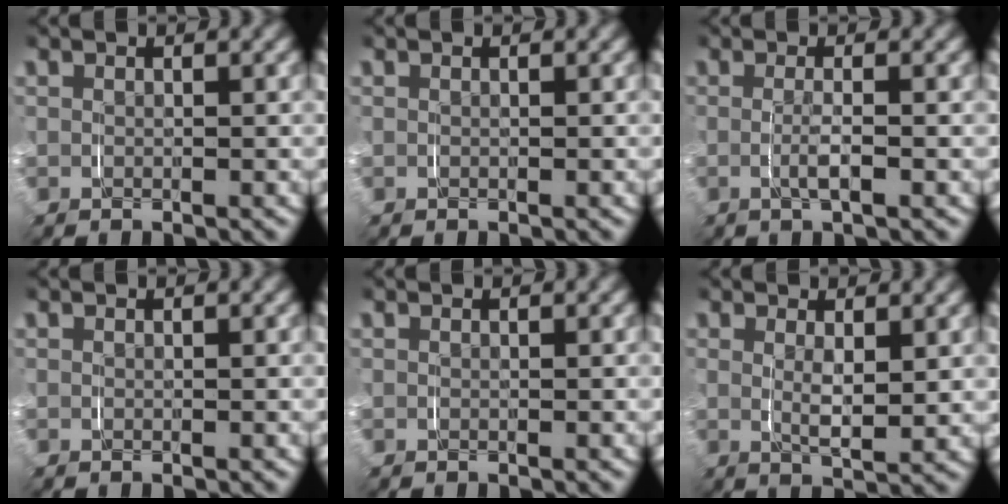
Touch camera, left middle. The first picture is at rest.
{"total": 0.0}
{"total": 1.7, "force": [-0.6, -0.1, 1.6], "torque": [-0.032, -0.005, -0.008]}
{"total": 0.0}
{"total": 0.0}
{"total": 2.5, "force": [0.7, 0.5, 2.4], "torque": [-0.043, -0.014, 0.016]}